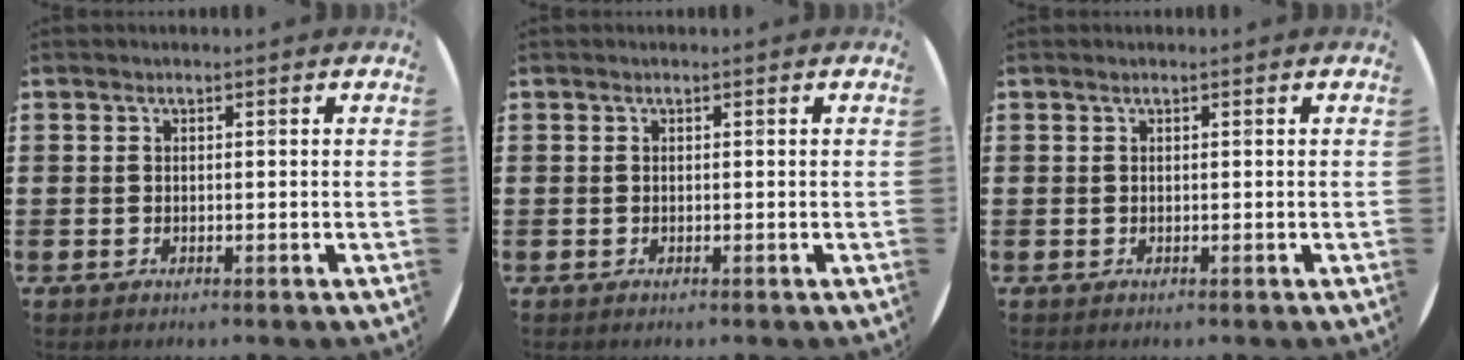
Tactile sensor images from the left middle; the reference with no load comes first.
{"total": 0.0}
{"total": 0.0}